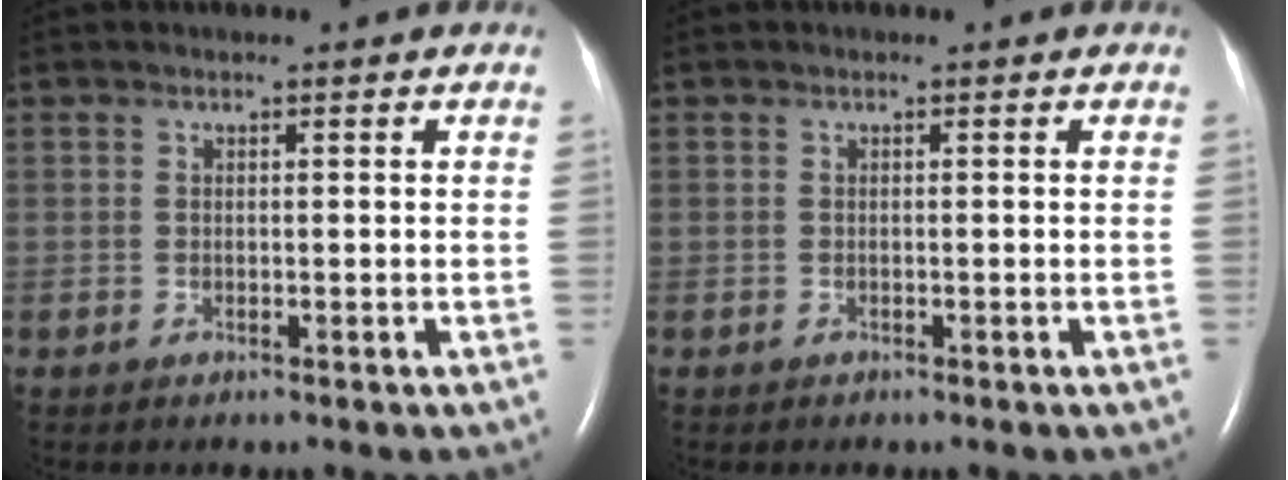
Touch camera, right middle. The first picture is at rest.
{"total": 0.0}